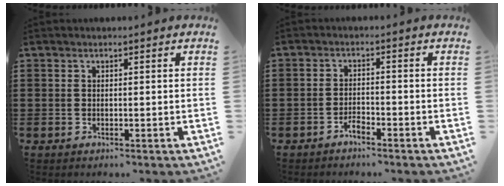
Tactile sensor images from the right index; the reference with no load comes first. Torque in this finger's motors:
{"motor_torque": [0.15, 0.50, 0.24, 0.01]}